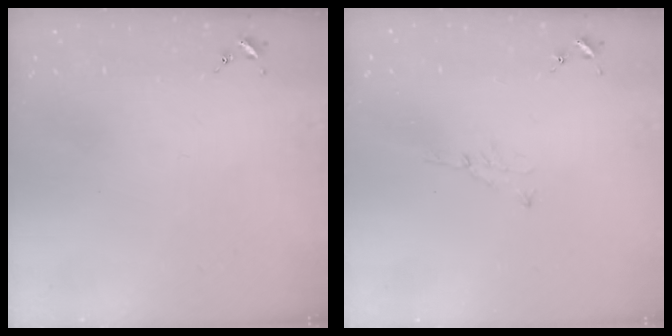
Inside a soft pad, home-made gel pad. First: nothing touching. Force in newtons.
{"total": 2.8, "press": 2.8, "slide": 0.3}